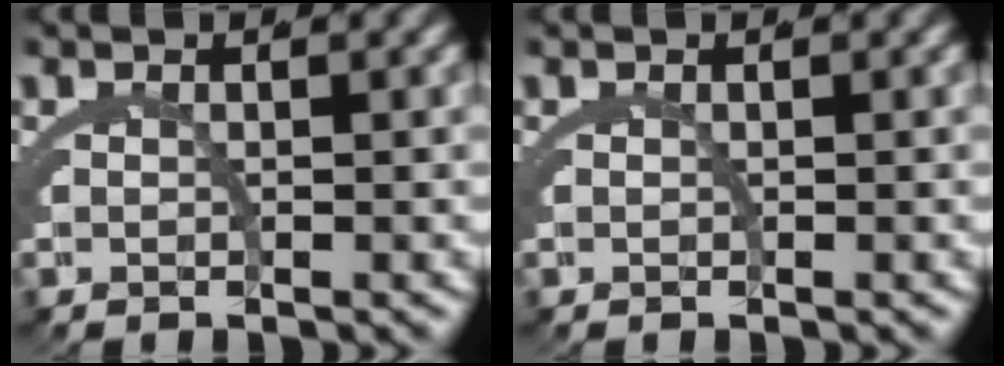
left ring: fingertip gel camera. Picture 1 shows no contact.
{"total": 0.0}